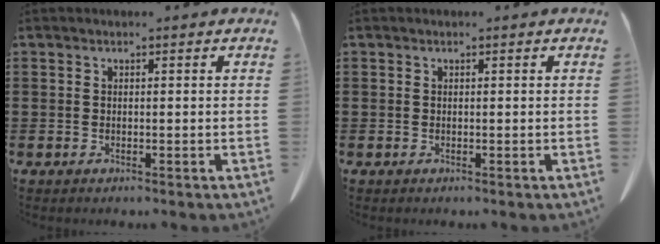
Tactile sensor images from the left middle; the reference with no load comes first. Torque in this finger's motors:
{"motor_torque": [-0.02, 0.01, 0.00, 0.00]}